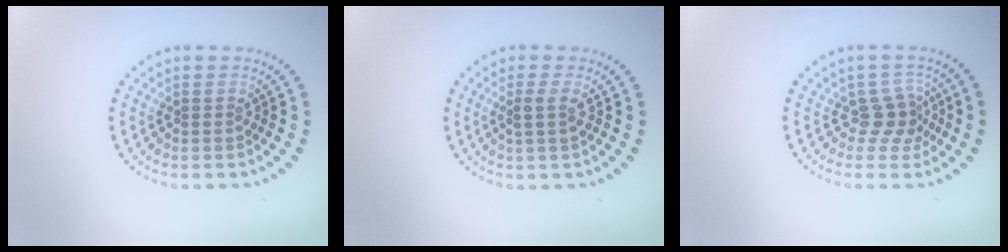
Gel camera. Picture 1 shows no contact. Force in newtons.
{"total": 1.5, "press": 1.2, "slide": 0.9}
{"total": 2.2, "press": 1.7, "slide": 1.5}